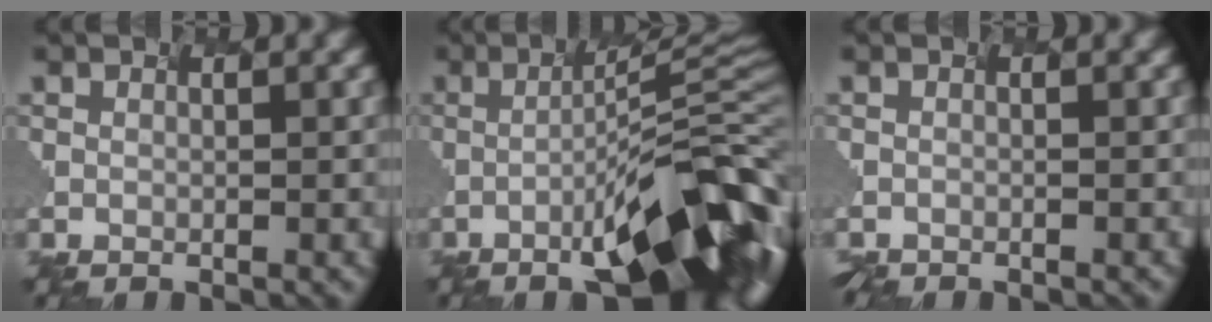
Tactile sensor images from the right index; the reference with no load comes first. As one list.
[{"total": 13.8, "force": [-5.1, 3.2, 12.4], "torque": [-0.174, 0.006, -0.075]}, {"total": 1.0, "force": [-0.9, 0.3, 0.1], "torque": [0.010, 0.000, -0.006]}]